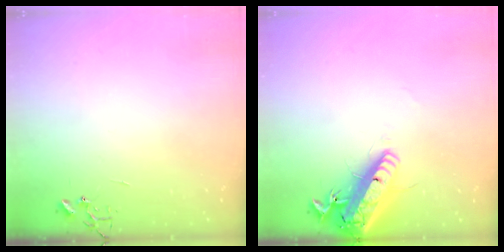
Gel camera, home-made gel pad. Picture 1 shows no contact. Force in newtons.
{"total": 17.6, "press": 17.3, "slide": 3.4}